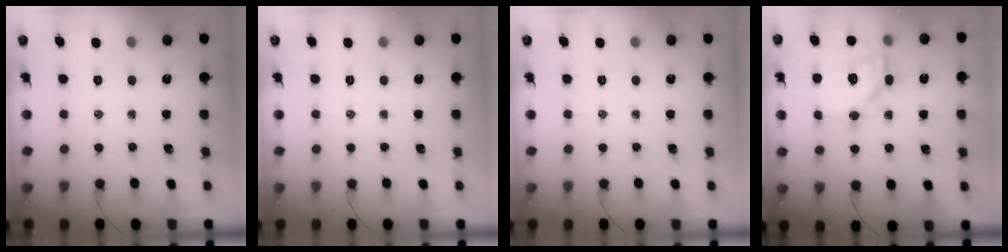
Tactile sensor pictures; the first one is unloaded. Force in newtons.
{"total": 0.0}
{"total": 0.0}
{"total": 17.7, "press": 17.3, "slide": 3.9}